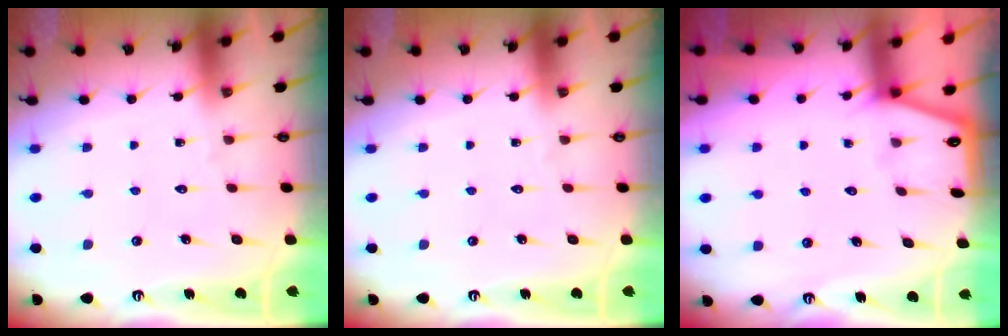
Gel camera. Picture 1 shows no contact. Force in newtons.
{"total": 0.0}
{"total": 1.2, "press": 1.1, "slide": 0.1}